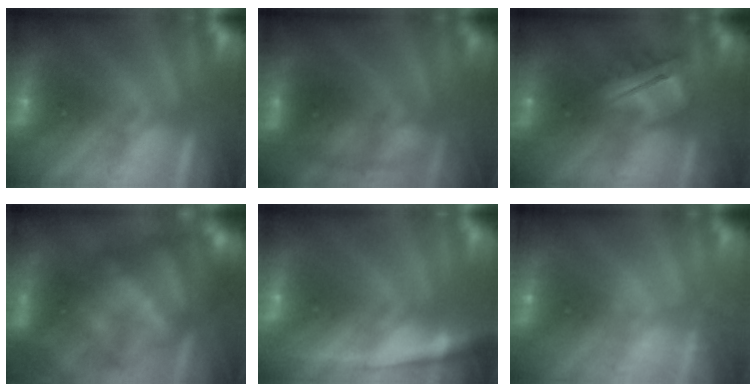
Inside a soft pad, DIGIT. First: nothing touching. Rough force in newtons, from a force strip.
{"total": 2.2}
{"total": 4.9}
{"total": 7.2}
{"total": 1.4}
{"total": 2.4}